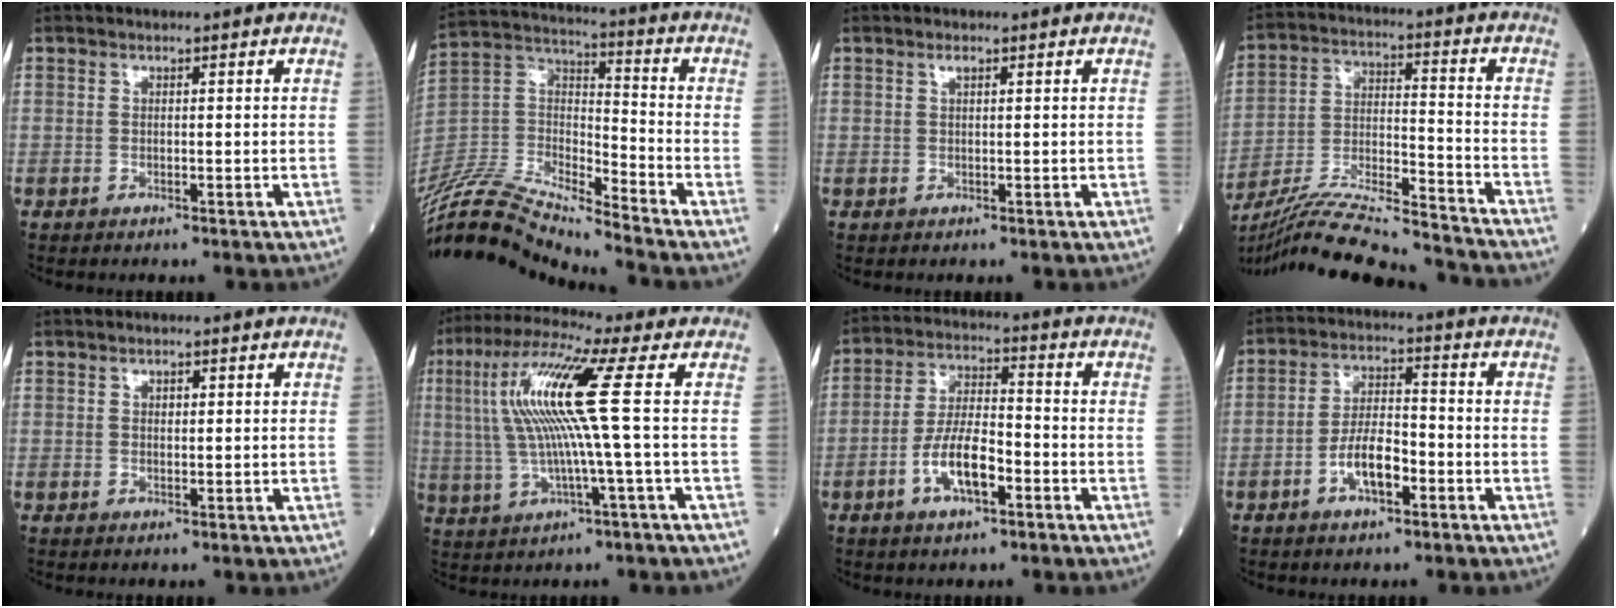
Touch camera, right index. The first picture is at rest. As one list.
[{"total": 16.0, "force": [-15.3, -0.4, 4.9], "torque": [-0.101, 0.031, -0.297]}, {"total": 0.7, "force": [0.5, 0.2, 0.5], "torque": [-0.009, 0.006, 0.011]}, {"total": 21.7, "force": [-20.0, 0.3, 8.3], "torque": [-0.168, -0.024, -0.330]}, {"total": 1.0, "force": [0.4, 0.6, 0.7], "torque": [-0.010, -0.002, 0.007]}, {"total": 12.4, "force": [1.9, -0.8, 12.3], "torque": [-0.257, 0.017, 0.034]}, {"total": 8.2, "force": [-3.3, 2.7, 7.0], "torque": [-0.140, 0.007, -0.060]}, {"total": 6.6, "force": [-2.7, 2.4, 5.5], "torque": [-0.107, 0.011, -0.048]}]